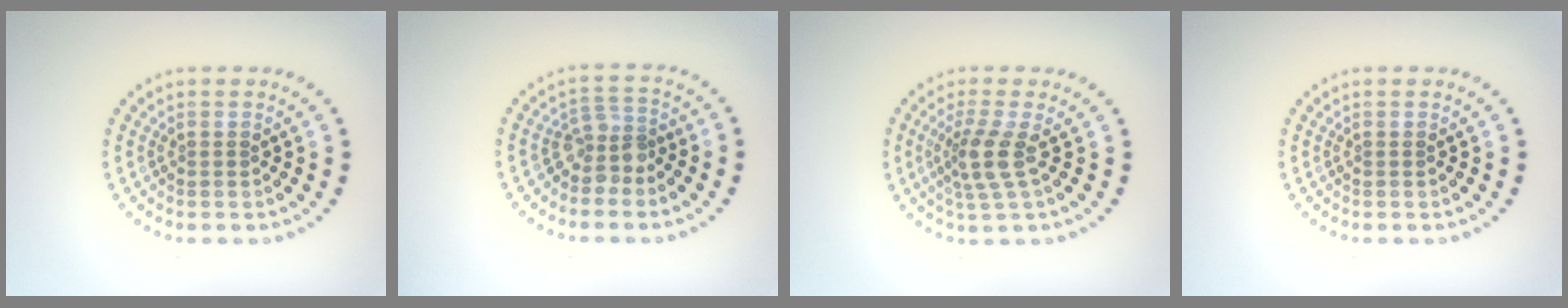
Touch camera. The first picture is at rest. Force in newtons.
{"total": 2.5, "press": 1.9, "slide": 1.6}
{"total": 2.9, "press": 2.2, "slide": 2.0}
{"total": 0.0}